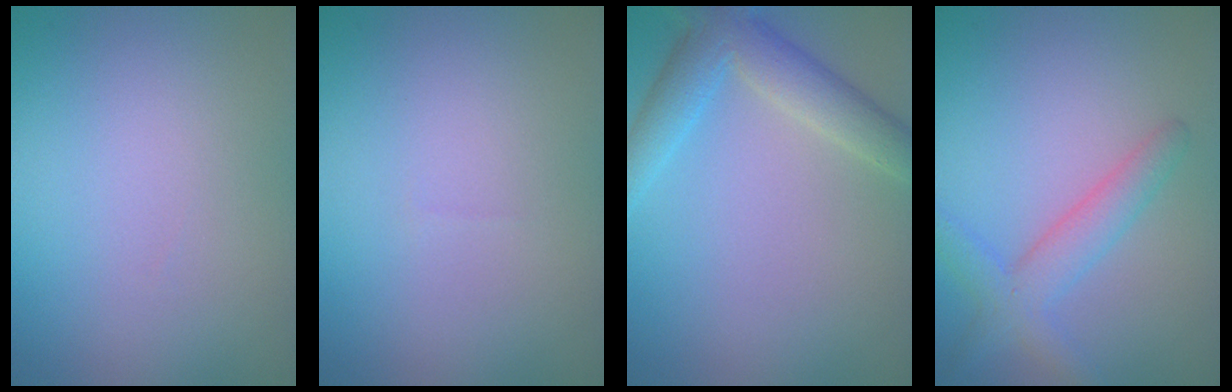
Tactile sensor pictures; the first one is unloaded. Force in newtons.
{"total": 0.0}
{"total": 4.8, "press": 4.8, "slide": 0.2}
{"total": 3.2, "press": 3.2, "slide": 0.1}